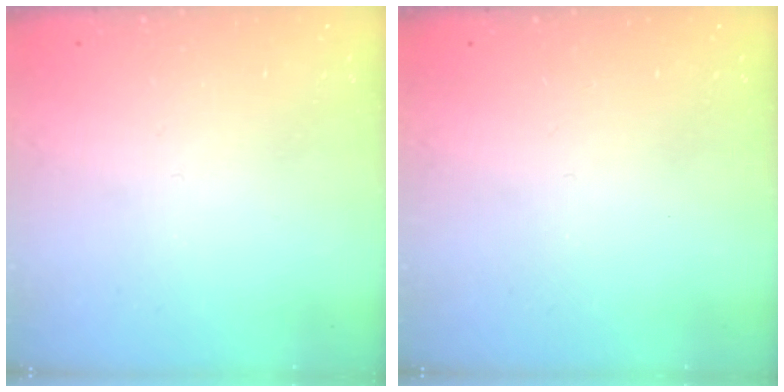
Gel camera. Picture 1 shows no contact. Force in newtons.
{"total": 0.0}